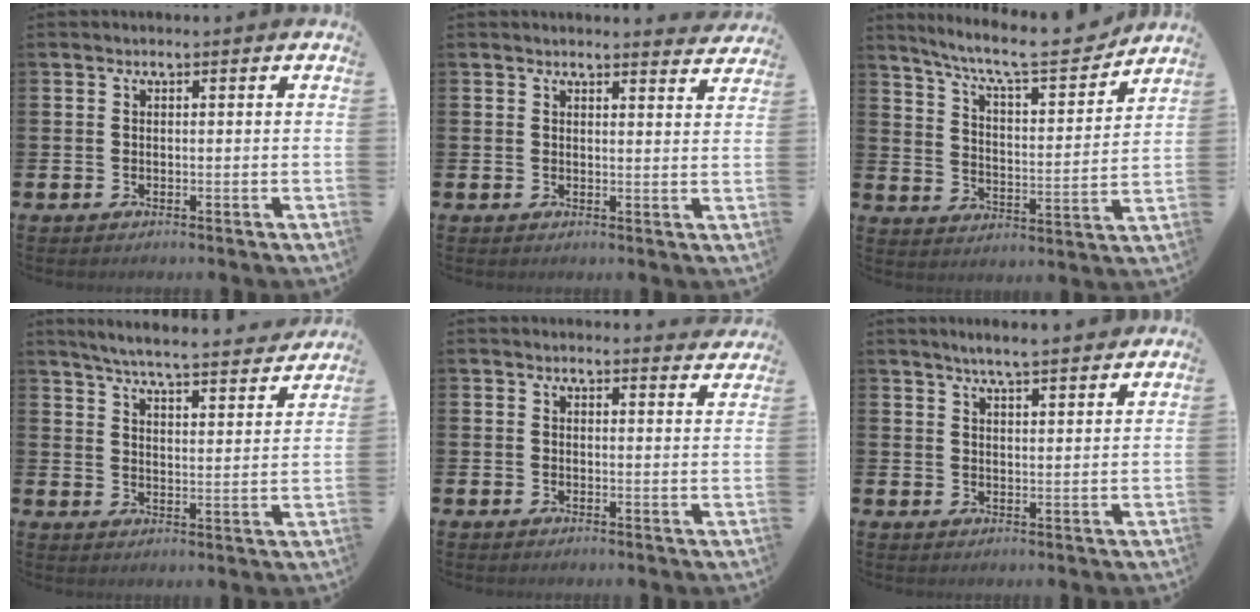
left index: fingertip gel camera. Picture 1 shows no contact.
{"total": 2.6, "force": [2.6, 0.1, 0.0], "torque": [0.004, -0.018, 0.045]}
{"total": 9.5, "force": [8.5, 1.4, 4.0], "torque": [-0.099, -0.059, 0.141]}
{"total": 6.2, "force": [5.9, 0.1, 1.8], "torque": [-0.052, -0.044, 0.100]}
{"total": 2.2, "force": [2.2, 0.1, -0.1], "torque": [0.005, -0.015, 0.038]}
{"total": 4.6, "force": [4.4, -0.1, 1.3], "torque": [-0.034, -0.017, 0.079]}